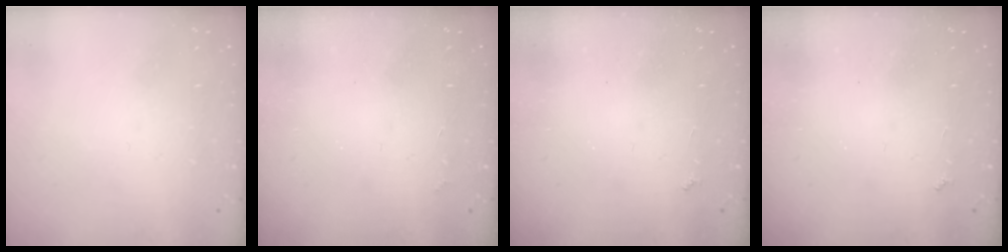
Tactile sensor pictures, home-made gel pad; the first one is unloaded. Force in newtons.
{"total": 2.7, "press": 2.7, "slide": 0.5}
{"total": 2.3, "press": 2.3, "slide": 0.4}
{"total": 2.3, "press": 2.3, "slide": 0.4}